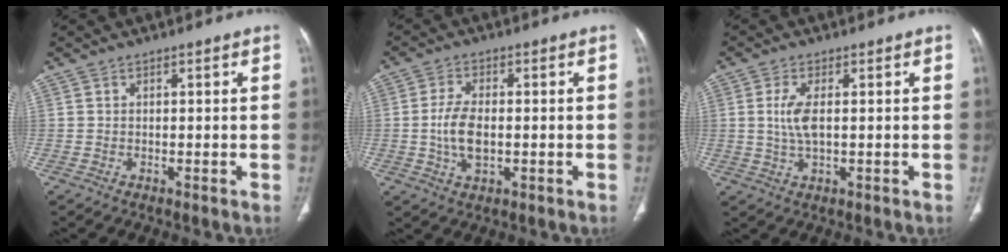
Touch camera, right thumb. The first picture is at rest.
{"total": 7.0, "force": [-0.6, 3.7, 5.9], "torque": [-0.120, 0.000, -0.011]}
{"total": 4.8, "force": [0.6, 1.9, 4.3], "torque": [-0.103, -0.005, 0.015]}